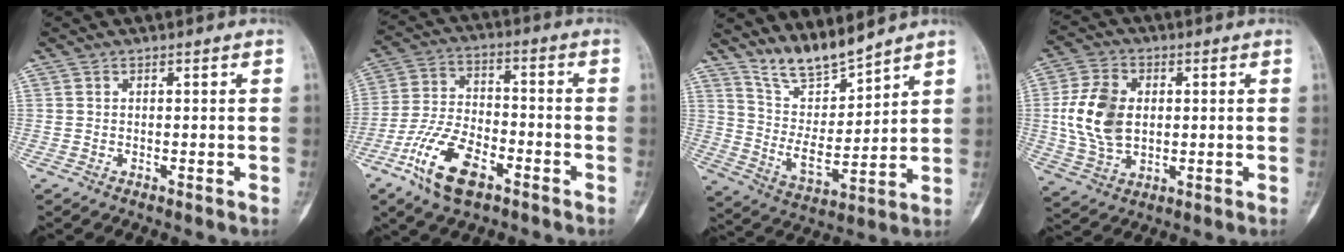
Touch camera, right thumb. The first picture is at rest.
{"total": 13.0, "force": [-7.0, 6.2, 9.1], "torque": [-0.170, 0.028, -0.133]}
{"total": 9.6, "force": [8.8, 1.2, 3.6], "torque": [-0.054, -0.074, 0.182]}
{"total": 12.7, "force": [1.0, 8.5, 9.4], "torque": [-0.178, 0.000, 0.024]}